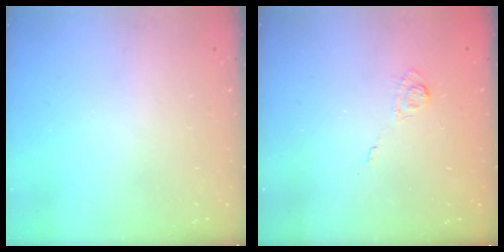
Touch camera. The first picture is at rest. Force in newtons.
{"total": 2.8, "press": 2.4, "slide": 1.4}